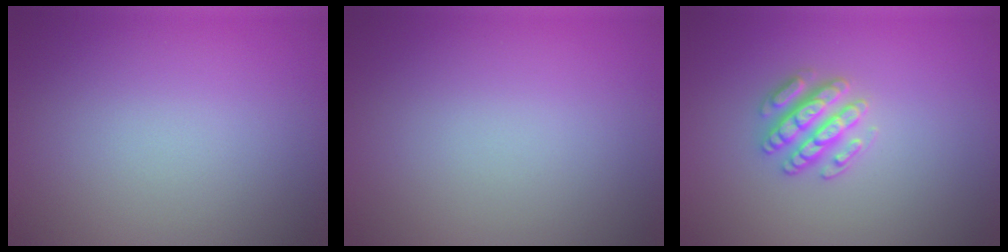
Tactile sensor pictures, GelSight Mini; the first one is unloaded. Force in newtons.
{"total": 0.0}
{"total": 2.9, "press": 2.8, "slide": 0.6}